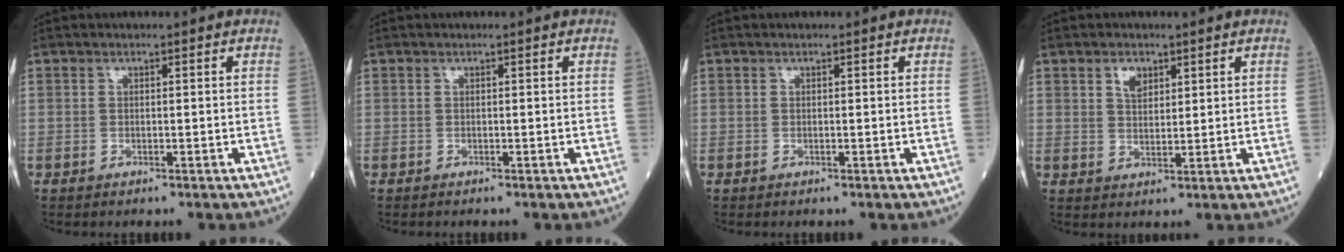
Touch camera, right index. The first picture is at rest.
{"total": 0.0}
{"total": 0.0}
{"total": 3.0, "force": [1.7, 1.7, 1.7], "torque": [-0.033, 0.003, 0.033]}